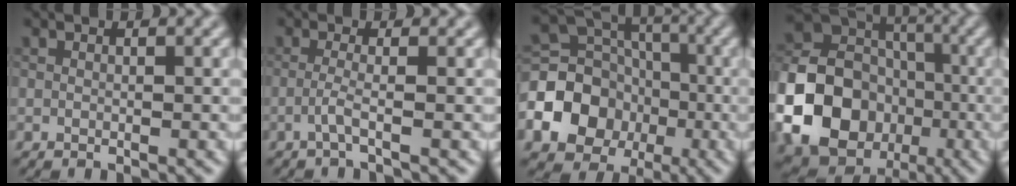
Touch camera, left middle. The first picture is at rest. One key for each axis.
{"total": 1.9, "fx": -0.6, "fy": 0.3, "fz": 1.8, "tx": -0.032, "ty": -0.001, "tz": -0.022}
{"total": 10.4, "fx": -3.0, "fy": 8.9, "fz": 4.5, "tx": -0.082, "ty": -0.005, "tz": -0.080}
{"total": 20.0, "fx": -6.0, "fy": 17.5, "fz": 7.8, "tx": -0.182, "ty": -0.040, "tz": -0.134}